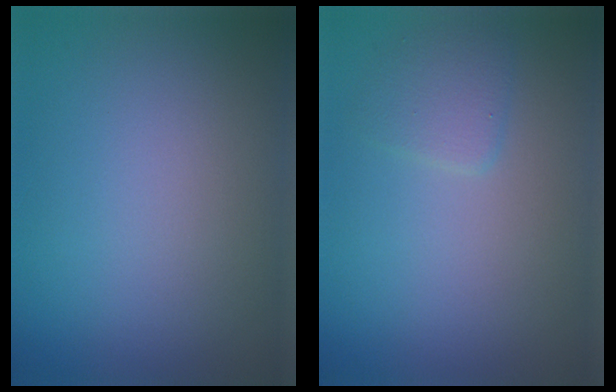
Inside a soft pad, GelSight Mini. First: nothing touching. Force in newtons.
{"total": 1.6, "press": 1.6, "slide": 0.0}